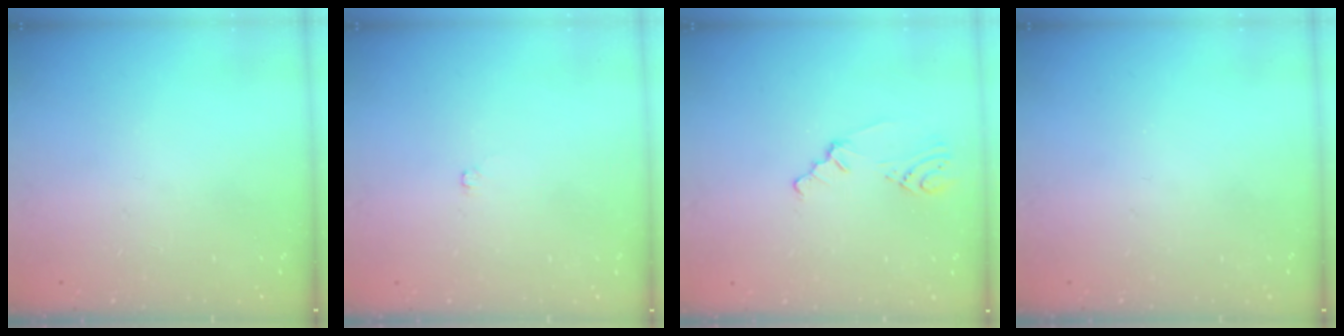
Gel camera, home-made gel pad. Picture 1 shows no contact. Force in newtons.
{"total": 2.6, "press": 2.6, "slide": 0.3}
{"total": 1.5, "press": 1.4, "slide": 0.7}
{"total": 0.0}